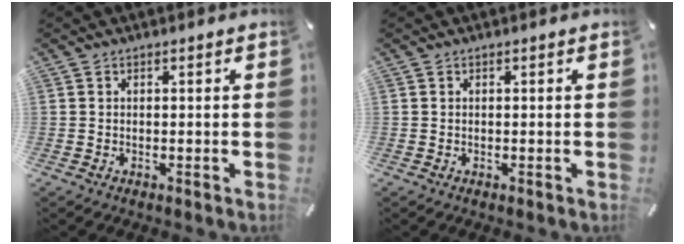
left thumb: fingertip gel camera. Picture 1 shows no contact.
{"total": 0.0}